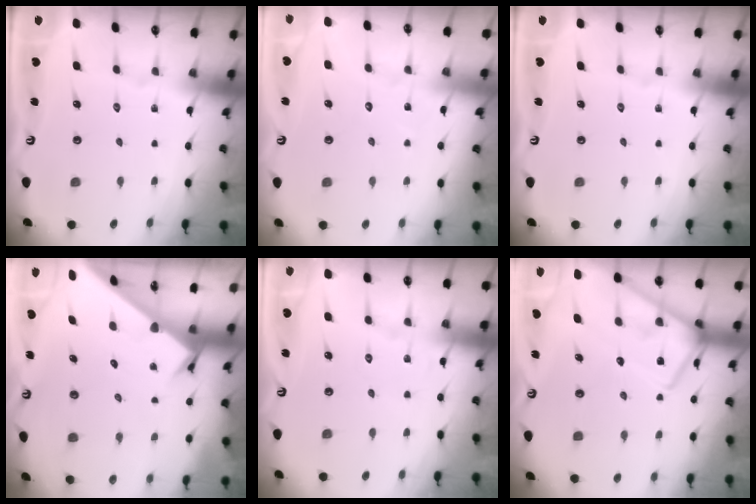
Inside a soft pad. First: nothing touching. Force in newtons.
{"total": 4.9, "press": 4.9, "slide": 0.5}
{"total": 0.0}
{"total": 2.1, "press": 2.1, "slide": 0.2}
{"total": 3.4, "press": 3.4, "slide": 0.4}
{"total": 16.3, "press": 16.3, "slide": 1.4}